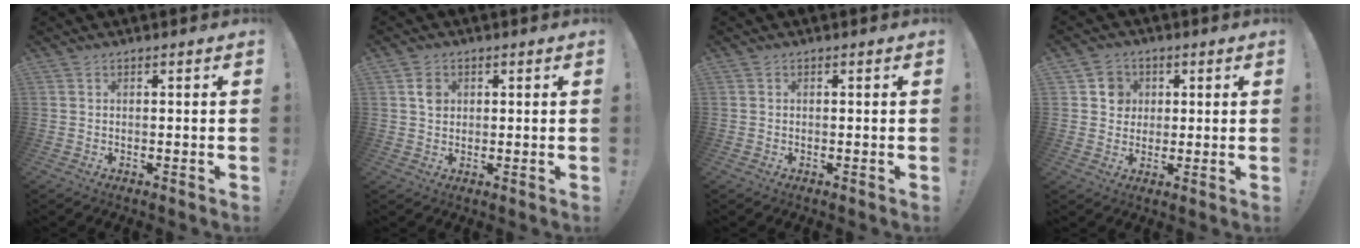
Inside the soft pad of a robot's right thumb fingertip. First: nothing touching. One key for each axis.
{"total": 3.3, "fx": 0.9, "fy": 2.8, "fz": 1.6, "tx": -0.003, "ty": -0.007, "tz": 0.011}
{"total": 0.0}
{"total": 6.5, "fx": 1.7, "fy": 6.1, "fz": 1.4, "tx": -0.008, "ty": -0.008, "tz": 0.033}